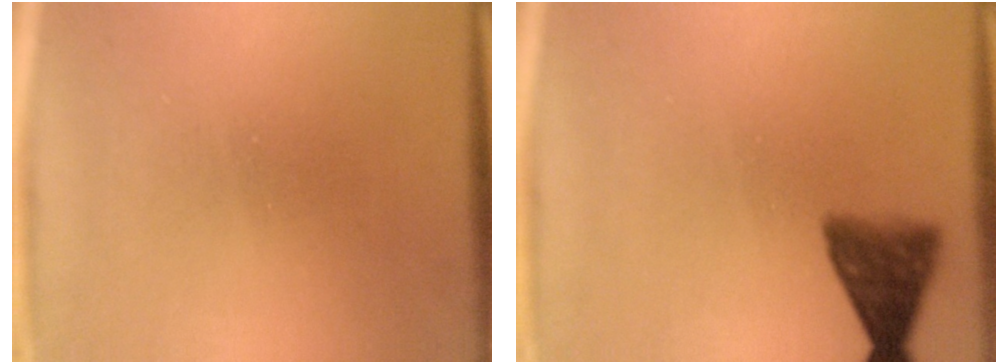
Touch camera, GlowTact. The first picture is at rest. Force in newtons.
{"total": 5.2}